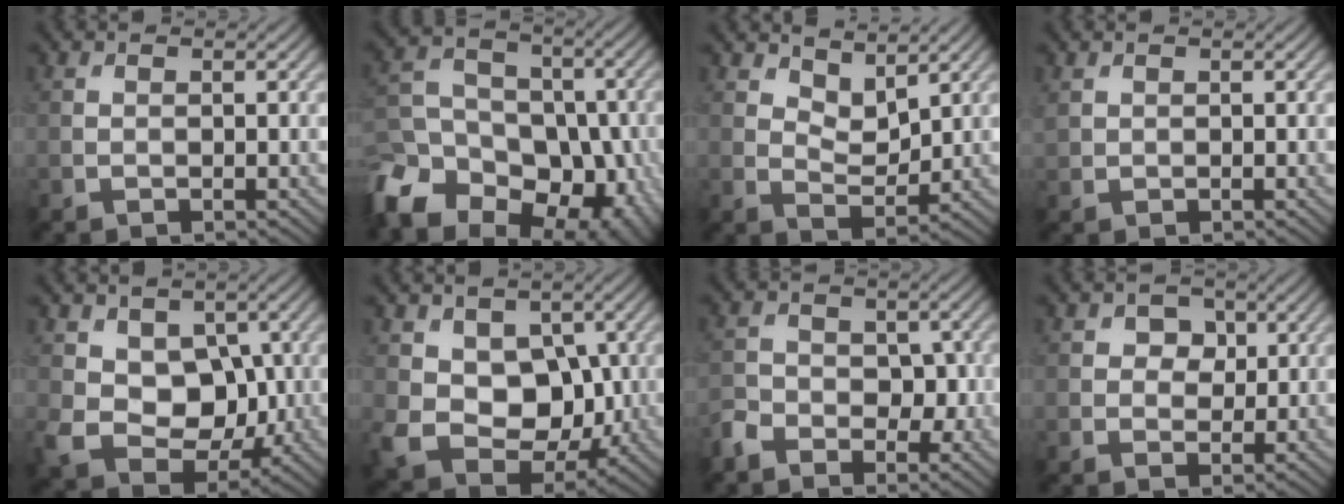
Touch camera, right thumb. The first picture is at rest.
{"total": 19.1, "force": [-9.5, 14.2, 8.5], "torque": [-0.198, -0.059, -0.152]}
{"total": 4.5, "force": [3.5, 1.9, 2.1], "torque": [-0.047, -0.009, 0.058]}
{"total": 1.0, "force": [0.6, 0.7, 0.4], "torque": [-0.012, 0.000, 0.015]}
{"total": 8.7, "force": [0.7, 6.7, 5.4], "torque": [-0.115, -0.024, 0.007]}
{"total": 9.6, "force": [0.7, 7.4, 6.1], "torque": [-0.123, -0.027, 0.008]}
{"total": 4.4, "force": [-2.4, 3.0, 2.2], "torque": [-0.040, -0.001, -0.051]}
{"total": 3.1, "force": [1.0, 2.4, 1.6], "torque": [-0.023, -0.001, 0.006]}